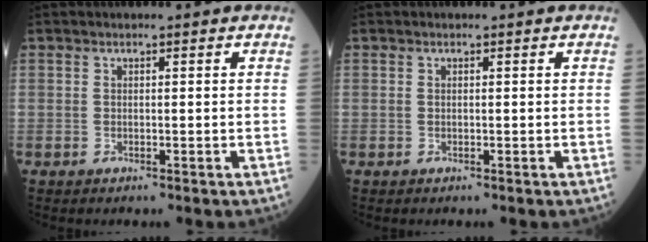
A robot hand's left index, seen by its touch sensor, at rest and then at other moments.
{"total": 0.0}